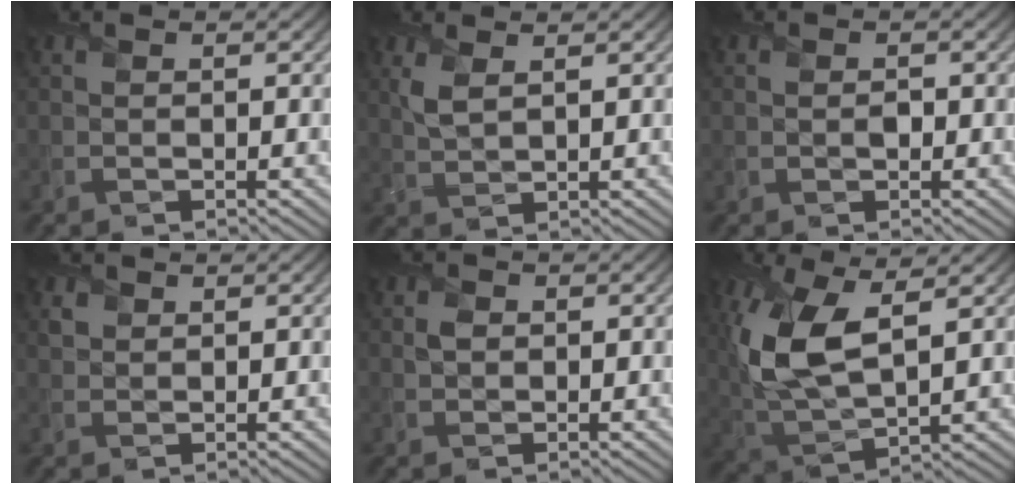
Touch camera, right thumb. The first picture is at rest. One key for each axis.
{"total": 2.7, "fx": 1.4, "fy": 1.2, "fz": 2.0, "tx": -0.057, "ty": -0.003, "tz": 0.034}
{"total": 0.7, "fx": -0.2, "fy": 0.6, "fz": 0.3, "tx": -0.001, "ty": -0.004, "tz": -0.003}
{"total": 1.0, "fx": 0.7, "fy": 0.8, "fz": 0.0, "tx": 0.000, "ty": -0.003, "tz": 0.019}
{"total": 1.1, "fx": 0.1, "fy": 1.1, "fz": 0.4, "tx": -0.007, "ty": -0.003, "tz": 0.004}
{"total": 12.1, "fx": 3.2, "fy": 5.7, "fz": 10.2, "tx": -0.246, "ty": 0.000, "tz": 0.062}